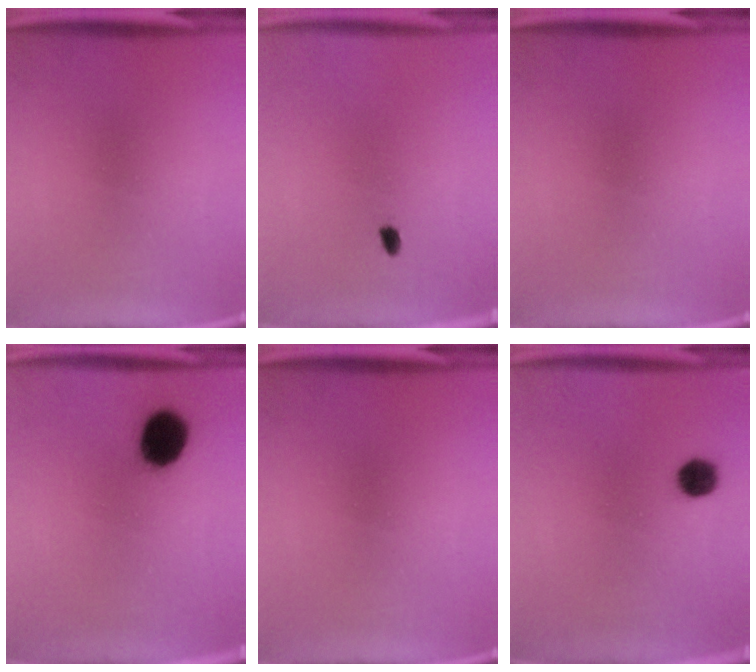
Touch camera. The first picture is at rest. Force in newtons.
{"total": 1.2}
{"total": 0.0}
{"total": 11.1}
{"total": 0.0}
{"total": 4.7}